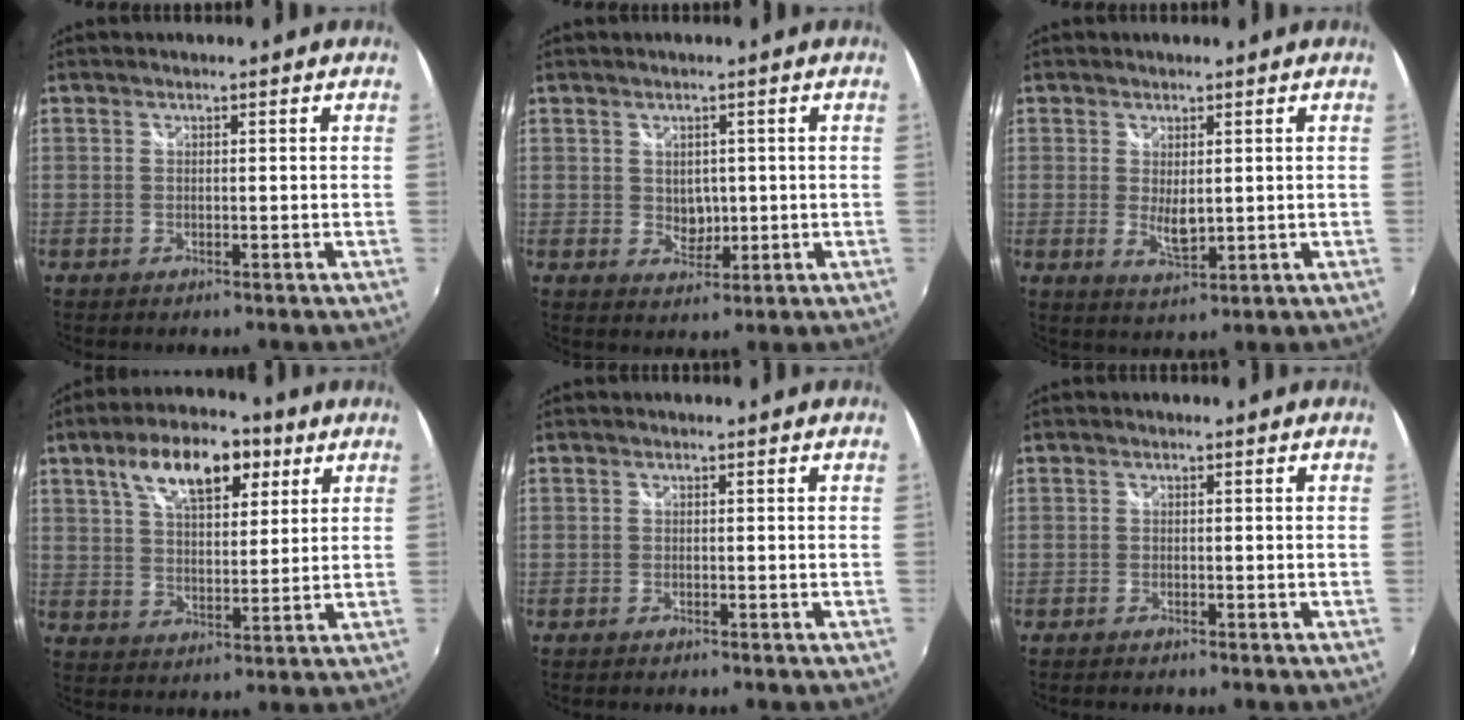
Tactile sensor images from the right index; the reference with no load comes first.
{"total": 3.2, "force": [0.4, 2.8, 1.6], "torque": [-0.022, -0.001, 0.010]}
{"total": 3.8, "force": [0.4, 1.7, 3.4], "torque": [-0.055, -0.010, 0.010]}
{"total": 13.2, "force": [6.7, 5.8, 9.8], "torque": [-0.168, 0.028, 0.110]}
{"total": 0.8, "force": [-0.7, 0.2, 0.3], "torque": [-0.008, -0.004, -0.014]}
{"total": 1.3, "force": [-1.2, 0.3, 0.5], "torque": [-0.012, -0.007, -0.023]}